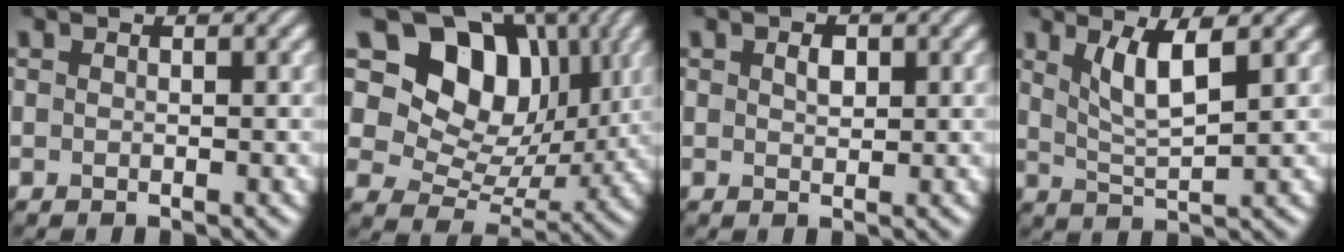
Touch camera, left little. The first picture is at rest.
{"total": 11.6, "force": [4.9, 8.1, 6.6], "torque": [-0.105, 0.003, 0.075]}
{"total": 1.4, "force": [0.5, 0.9, 1.0], "torque": [-0.018, 0.001, 0.010]}
{"total": 3.9, "force": [1.7, 0.9, 3.4], "torque": [-0.070, -0.007, 0.038]}